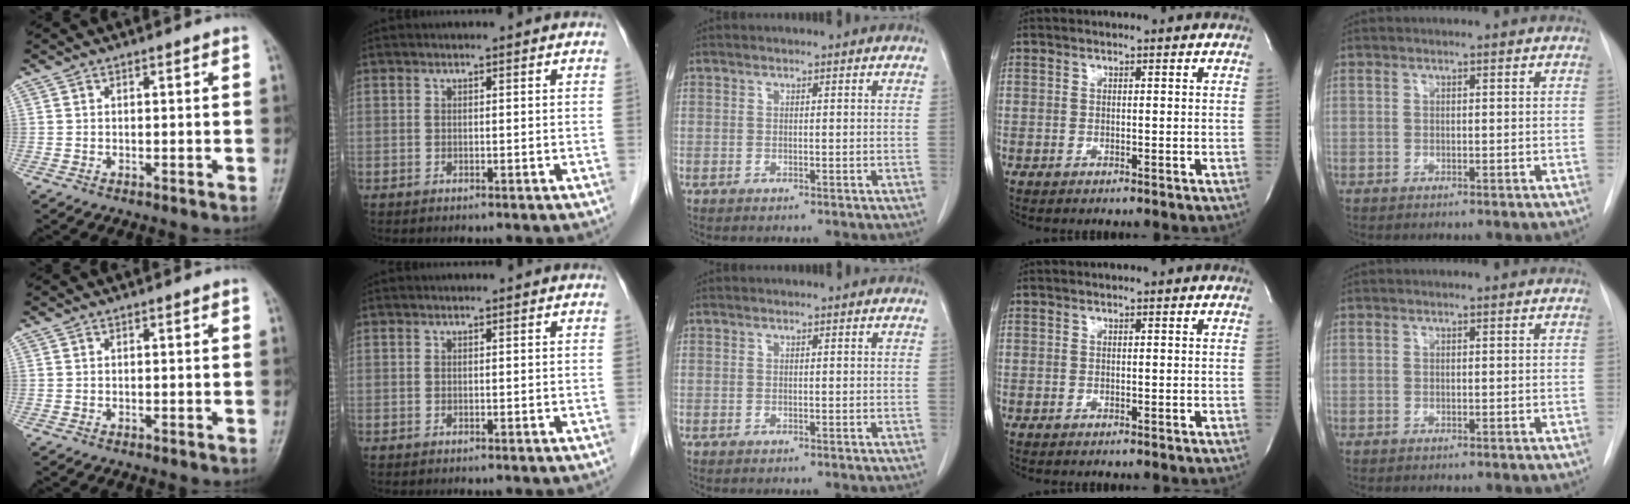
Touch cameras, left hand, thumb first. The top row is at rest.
{}